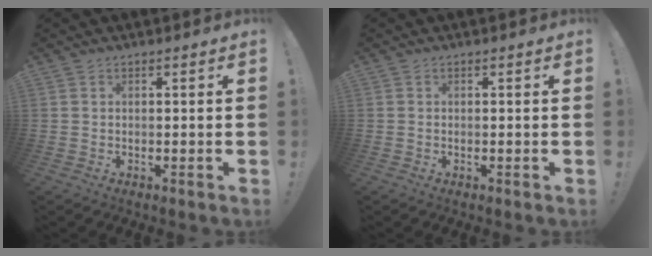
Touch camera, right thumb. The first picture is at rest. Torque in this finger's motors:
{"motor_torque": [-0.04, -0.19, 0.16, 0.02, -0.01]}